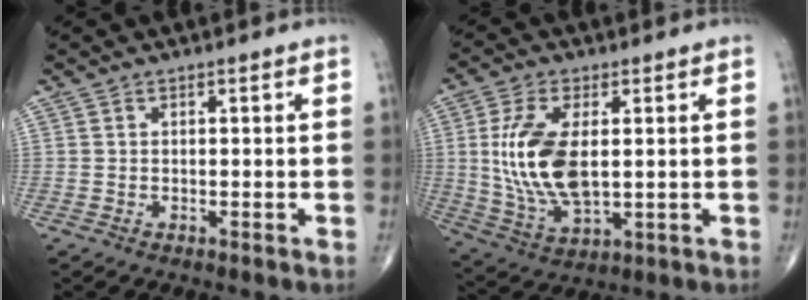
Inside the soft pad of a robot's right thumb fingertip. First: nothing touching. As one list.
[{"total": 14.1, "force": [1.4, 7.0, 12.2], "torque": [-0.253, -0.012, 0.036]}]